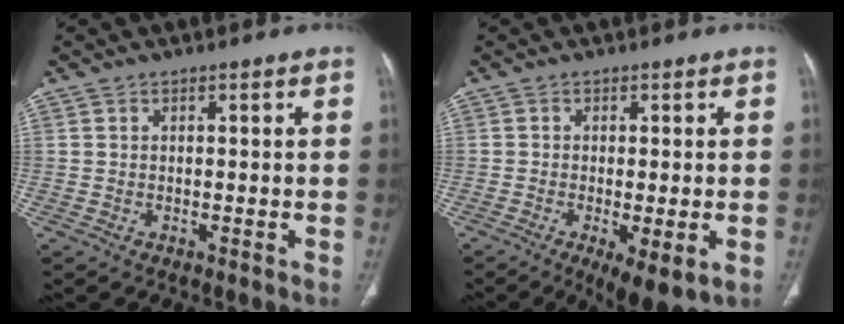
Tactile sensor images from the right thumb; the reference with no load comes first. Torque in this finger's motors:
{"motor_torque": [-0.15, -0.14, -0.03, -0.05, 0.07]}